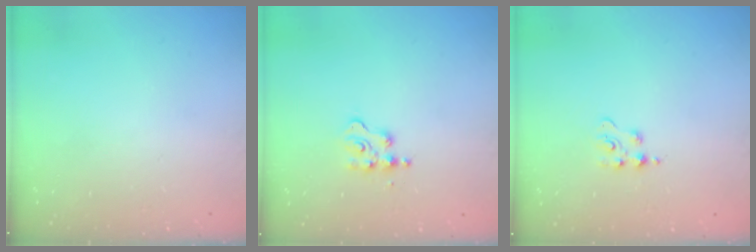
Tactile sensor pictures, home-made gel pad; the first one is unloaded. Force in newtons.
{"total": 3.9, "press": 3.8, "slide": 0.6}
{"total": 3.1, "press": 3.0, "slide": 0.4}